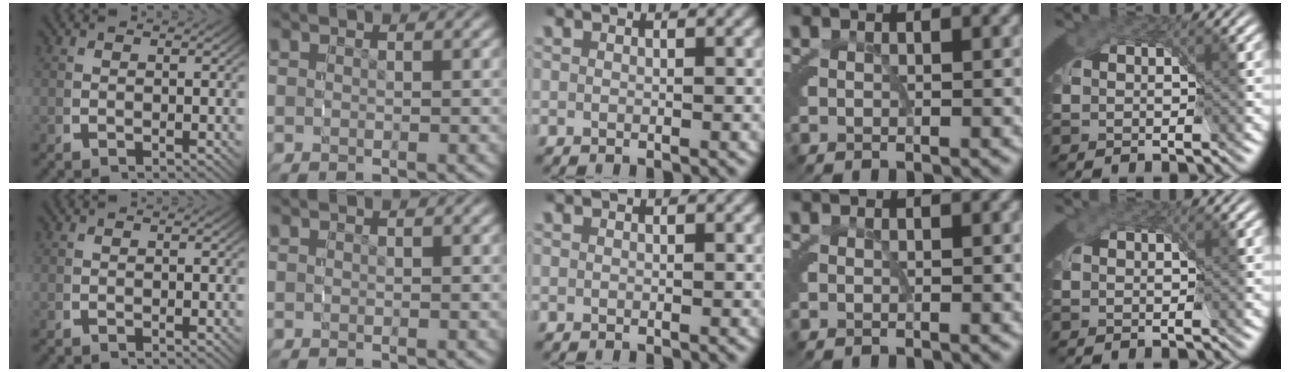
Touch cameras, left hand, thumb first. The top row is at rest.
{}